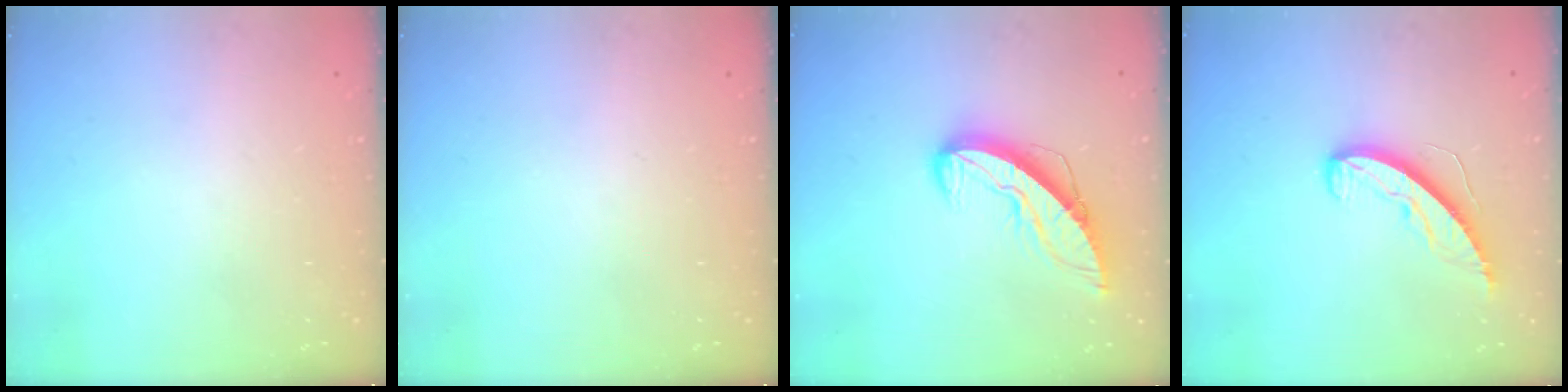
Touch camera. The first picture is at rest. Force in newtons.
{"total": 0.0}
{"total": 10.1, "press": 10.0, "slide": 0.8}
{"total": 8.4, "press": 8.4, "slide": 0.6}